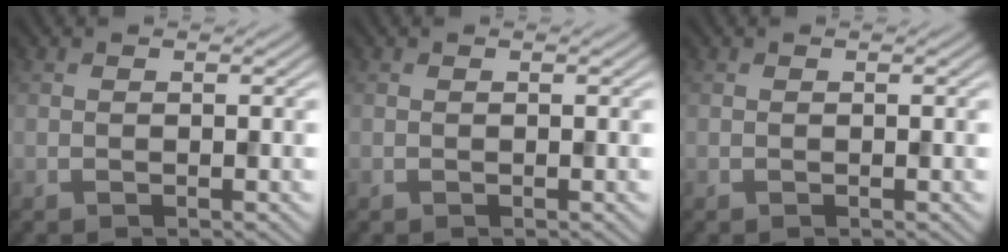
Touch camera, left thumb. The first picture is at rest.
{"total": 0.0}
{"total": 0.0}